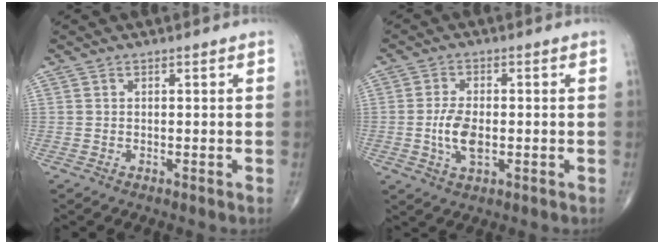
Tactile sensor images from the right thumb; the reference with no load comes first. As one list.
[{"total": 6.2, "force": [-0.9, 3.2, 5.3], "torque": [-0.104, 0.000, -0.015]}]